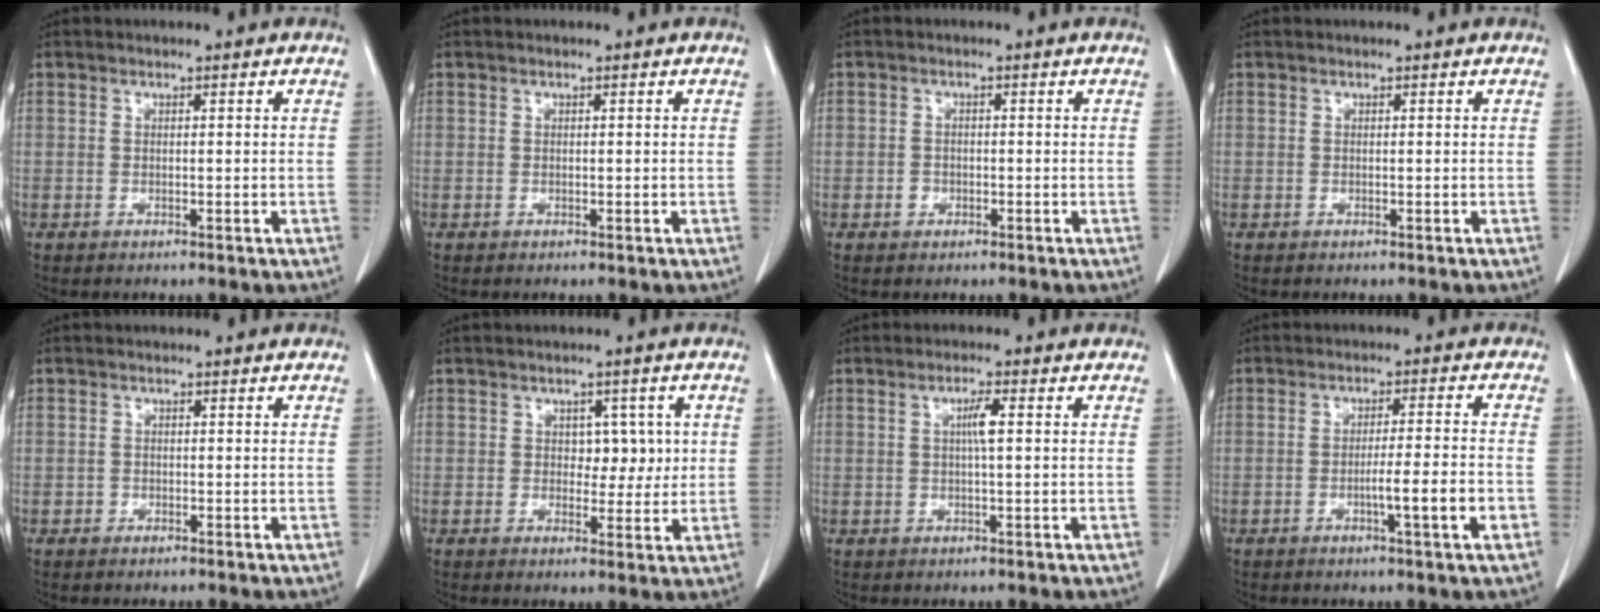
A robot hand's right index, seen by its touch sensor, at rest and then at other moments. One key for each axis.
{"total": 0.0}
{"total": 1.3, "fx": -0.4, "fy": 1.2, "fz": 0.3, "tx": 0.001, "ty": 0.006, "tz": -0.006}
{"total": 0.0}
{"total": 0.5, "fx": -0.2, "fy": 0.5, "fz": 0.0, "tx": -0.001, "ty": 0.005, "tz": -0.004}
{"total": 4.0, "fx": 0.8, "fy": 2.6, "fz": 2.9, "tx": -0.025, "ty": 0.006, "tz": 0.014}
{"total": 2.6, "fx": 0.4, "fy": 0.2, "fz": 2.5, "tx": -0.046, "ty": 0.002, "tz": 0.007}
{"total": 6.1, "fx": -2.1, "fy": -0.4, "fz": 5.7, "tx": -0.085, "ty": -0.005, "tz": -0.033}